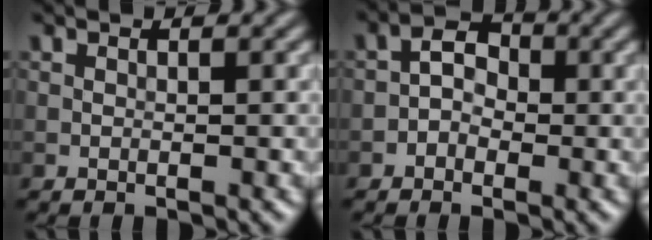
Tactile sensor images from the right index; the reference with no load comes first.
{"total": 2.3, "force": [-0.8, 1.7, 1.3], "torque": [-0.018, 0.010, -0.022]}